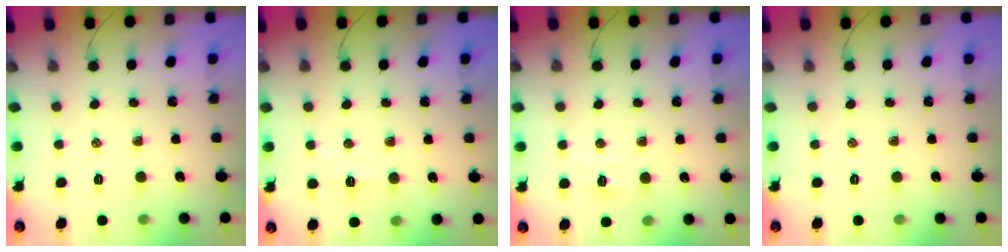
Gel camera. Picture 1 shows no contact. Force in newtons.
{"total": 3.5, "press": 3.4, "slide": 1.0}
{"total": 5.1, "press": 5.1, "slide": 0.8}
{"total": 0.0}